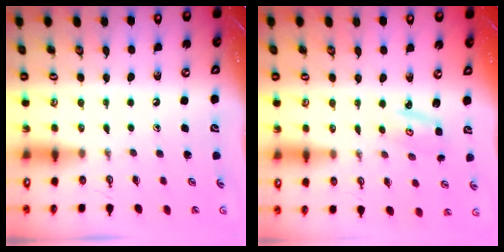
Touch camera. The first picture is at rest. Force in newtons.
{"total": 2.3, "press": 2.3, "slide": 0.3}